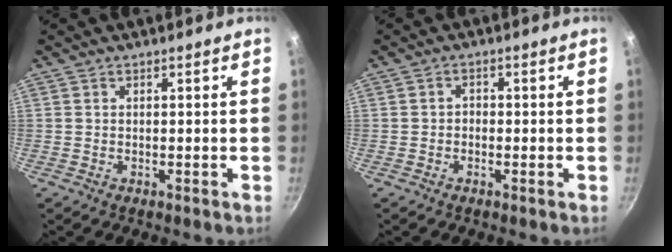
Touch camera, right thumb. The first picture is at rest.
{"total": 1.4, "force": [-0.5, 1.2, 0.7], "torque": [-0.007, 0.009, -0.011]}